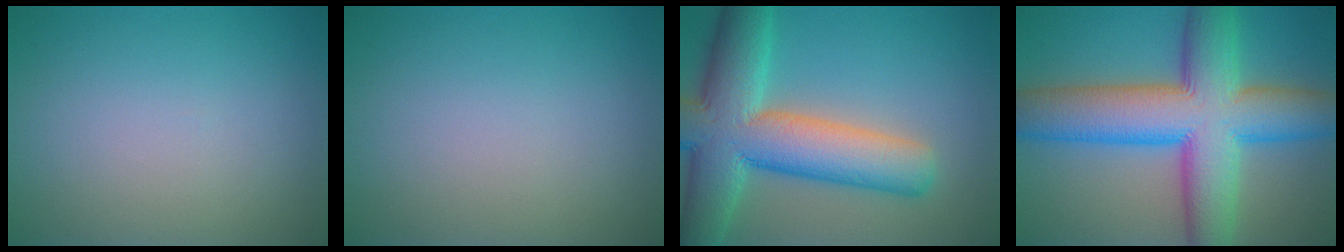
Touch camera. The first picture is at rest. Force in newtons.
{"total": 0.0}
{"total": 11.8, "press": 11.8, "slide": 0.7}
{"total": 13.0, "press": 12.9, "slide": 0.4}